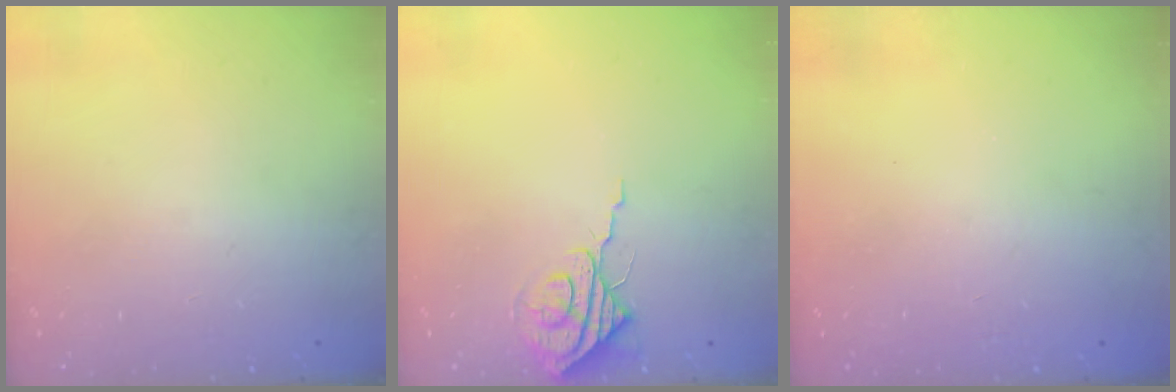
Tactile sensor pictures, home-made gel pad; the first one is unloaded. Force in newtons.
{"total": 7.7, "press": 7.7, "slide": 0.3}
{"total": 0.0}